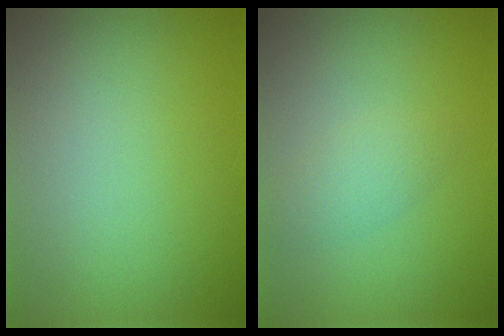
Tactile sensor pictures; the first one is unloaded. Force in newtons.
{"total": 1.7, "press": 1.7, "slide": 0.1}